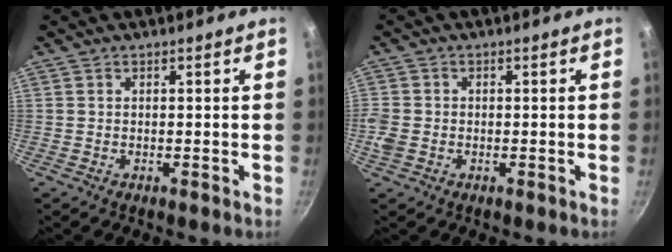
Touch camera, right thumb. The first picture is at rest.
{"total": 3.7, "force": [-0.8, 2.9, 2.1], "torque": [-0.055, 0.004, -0.016]}